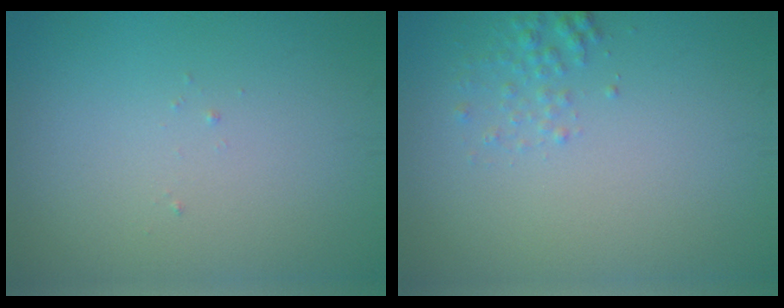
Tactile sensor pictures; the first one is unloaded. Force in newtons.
{"total": 1.3, "press": 1.3, "slide": 0.1}